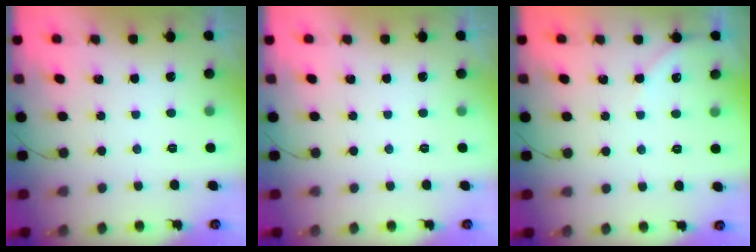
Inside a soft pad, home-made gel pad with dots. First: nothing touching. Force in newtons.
{"total": 0.0}
{"total": 3.1, "press": 3.1, "slide": 0.5}